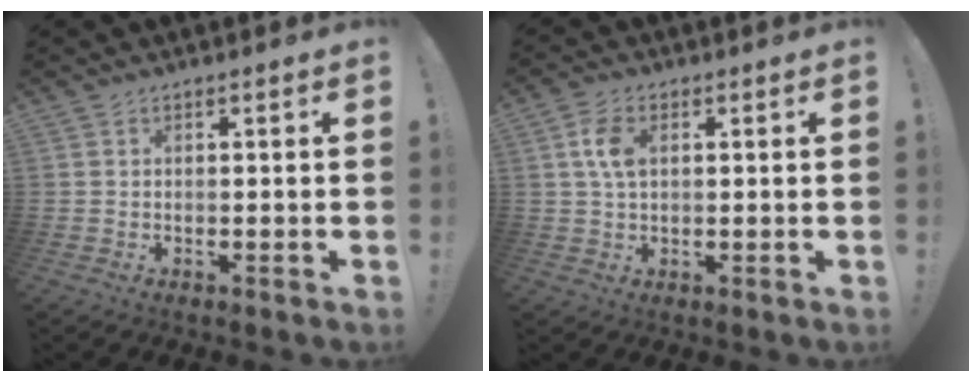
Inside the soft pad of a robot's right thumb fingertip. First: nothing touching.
{"total": 6.5, "force": [1.8, 4.0, 4.8], "torque": [-0.091, -0.001, 0.029]}